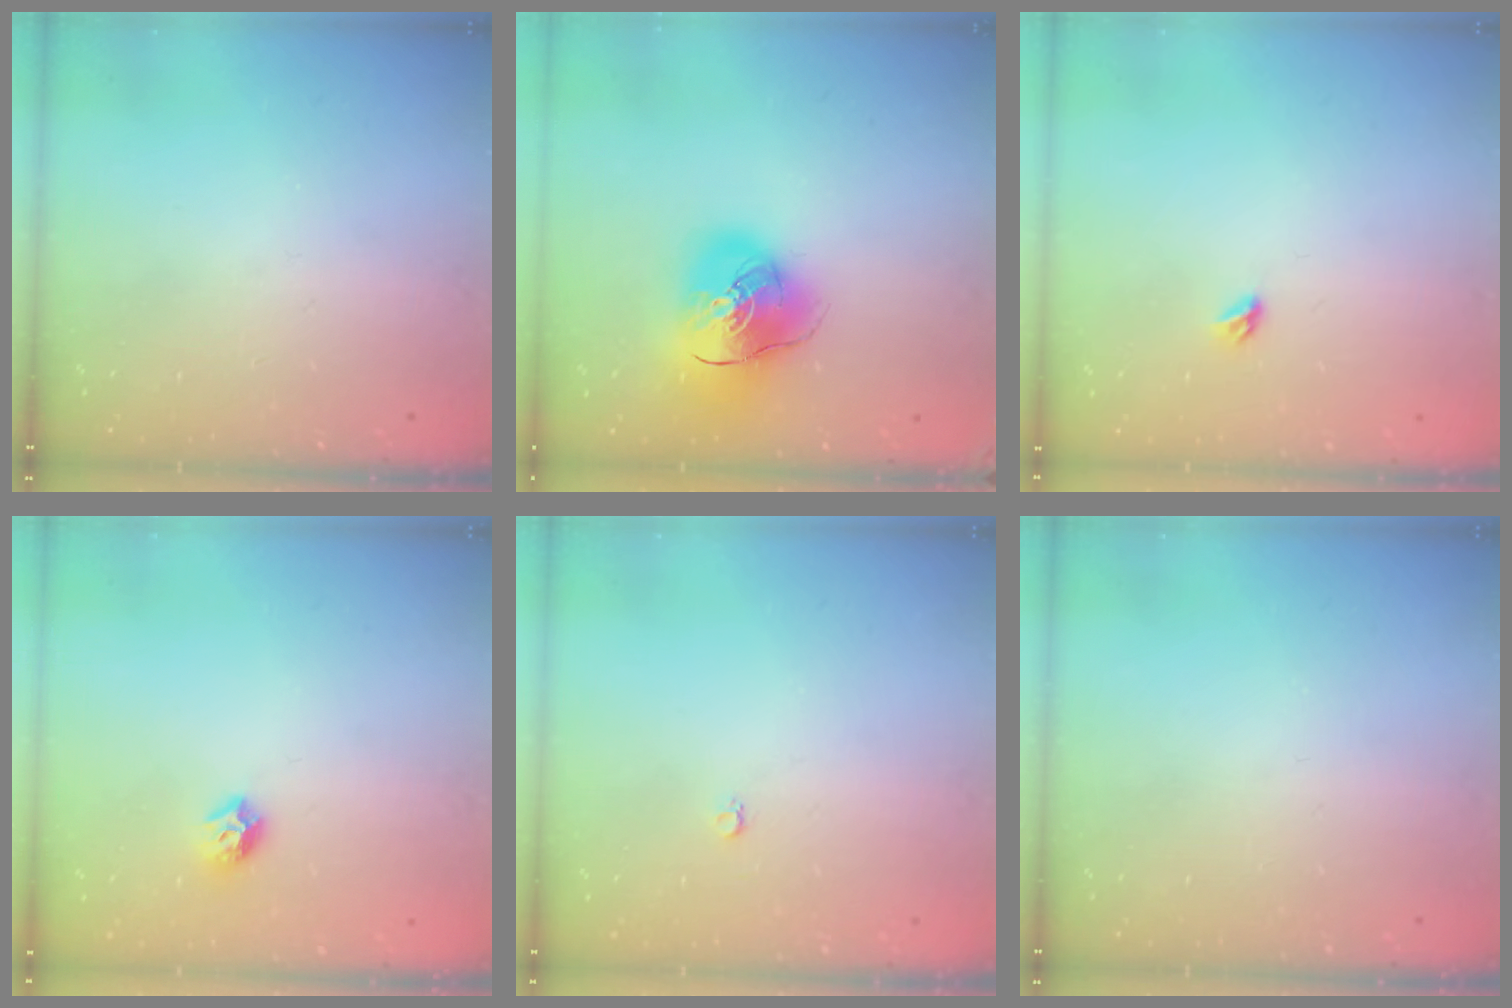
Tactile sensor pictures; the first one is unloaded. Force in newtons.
{"total": 15.9, "press": 15.6, "slide": 2.7}
{"total": 3.5, "press": 3.4, "slide": 0.7}
{"total": 7.6, "press": 7.6, "slide": 0.7}
{"total": 2.6, "press": 2.6, "slide": 0.3}
{"total": 0.0}